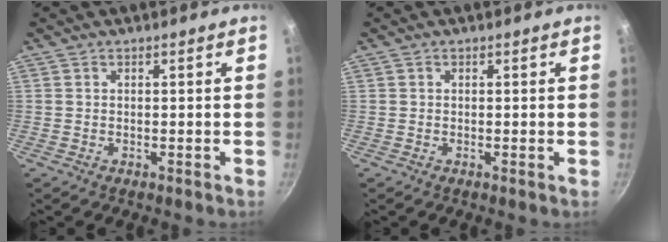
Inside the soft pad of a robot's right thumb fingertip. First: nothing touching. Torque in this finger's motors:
{"motor_torque": [-0.41, -0.10, -0.30, -0.03, -0.07]}